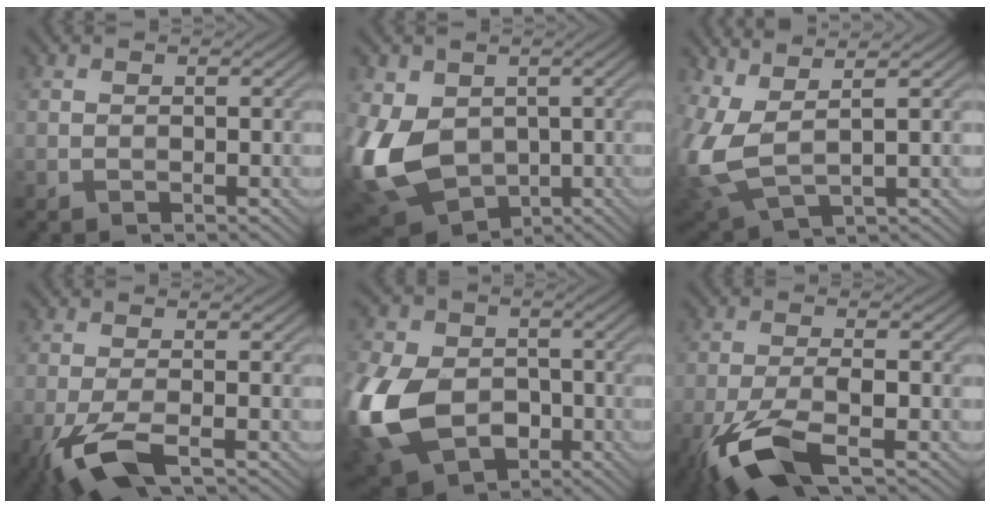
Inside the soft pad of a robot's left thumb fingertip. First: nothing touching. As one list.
[{"total": 12.4, "force": [-1.2, 9.2, 8.2], "torque": [-0.219, -0.023, -0.027]}, {"total": 8.3, "force": [1.7, 3.8, 7.2], "torque": [-0.206, -0.005, 0.036]}, {"total": 5.6, "force": [-3.1, 1.5, 4.5], "torque": [-0.095, -0.003, -0.068]}, {"total": 15.8, "force": [-4.3, 11.3, 10.1], "torque": [-0.268, -0.033, -0.087]}, {"total": 8.6, "force": [-4.9, 2.7, 6.5], "torque": [-0.136, -0.013, -0.102]}]